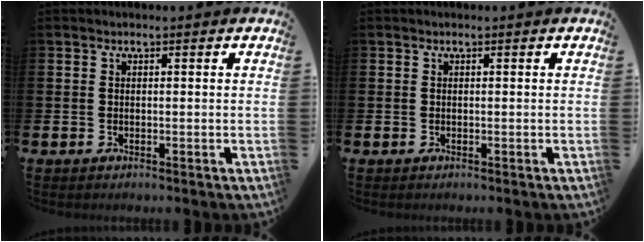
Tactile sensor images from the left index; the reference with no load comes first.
{"total": 0.0}